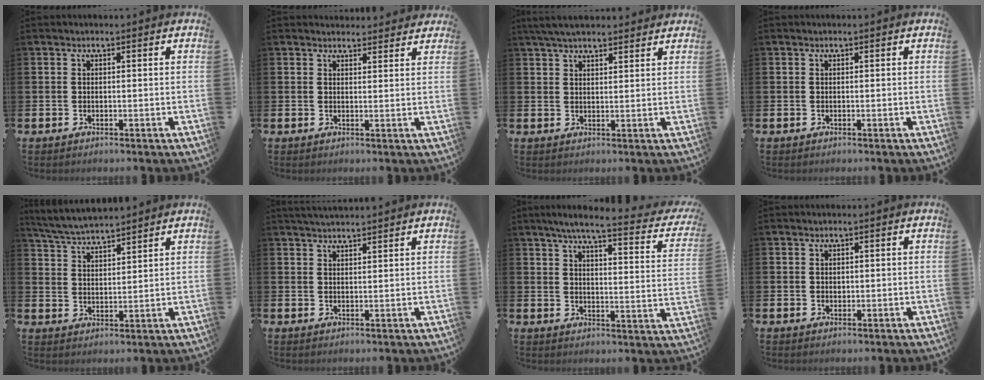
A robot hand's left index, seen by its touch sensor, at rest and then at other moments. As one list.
[{"total": 2.5, "force": [2.4, 0.7, -0.1], "torque": [0.009, -0.013, 0.041]}, {"total": 4.5, "force": [4.0, 1.1, 1.5], "torque": [-0.041, -0.006, 0.076]}, {"total": 0.0}, {"total": 5.1, "force": [5.0, 0.3, 0.8], "torque": [-0.034, -0.025, 0.089]}, {"total": 2.6, "force": [2.5, 0.2, 0.5], "torque": [-0.010, -0.008, 0.046]}, {"total": 5.8, "force": [4.8, 0.7, 3.3], "torque": [-0.070, -0.035, 0.071]}, {"total": 0.8, "force": [0.4, 0.6, 0.2], "torque": [0.010, 0.000, 0.004]}]